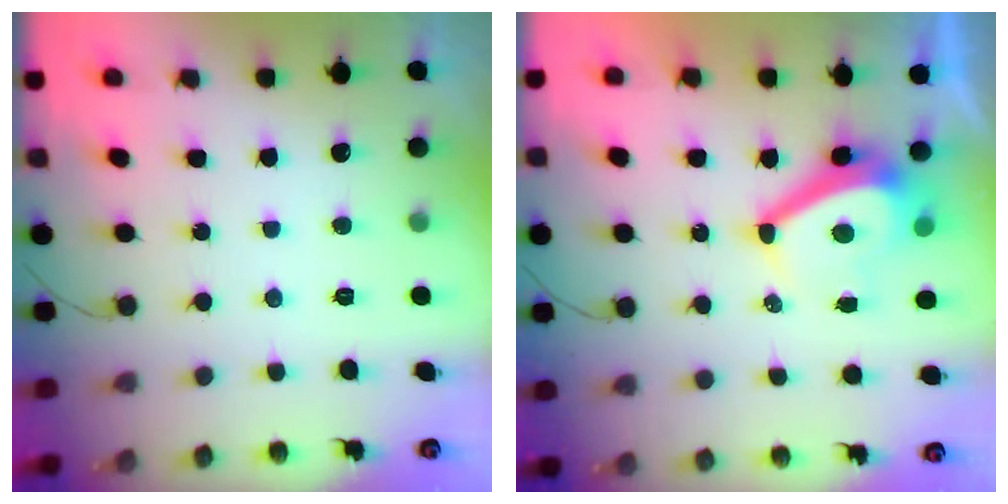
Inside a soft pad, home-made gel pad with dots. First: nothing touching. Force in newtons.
{"total": 8.8, "press": 8.7, "slide": 1.1}